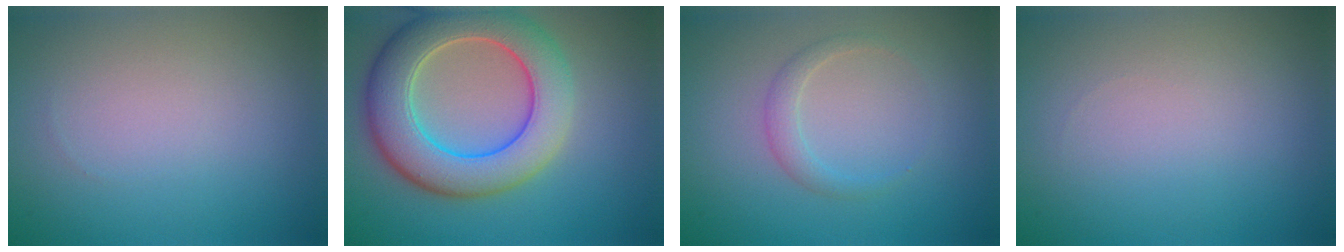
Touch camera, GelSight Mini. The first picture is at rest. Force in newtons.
{"total": 8.6, "press": 8.6, "slide": 0.7}
{"total": 1.4, "press": 1.4, "slide": 0.1}
{"total": 0.0}